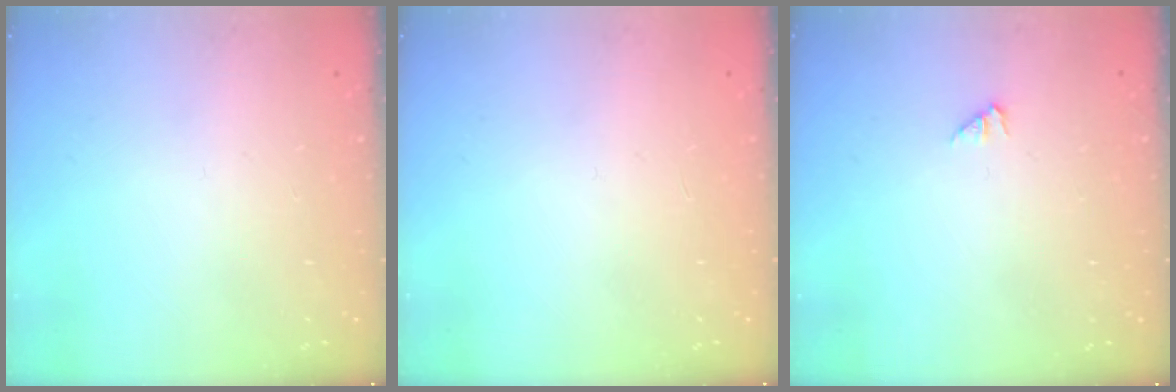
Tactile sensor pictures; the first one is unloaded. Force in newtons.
{"total": 0.0}
{"total": 0.0}